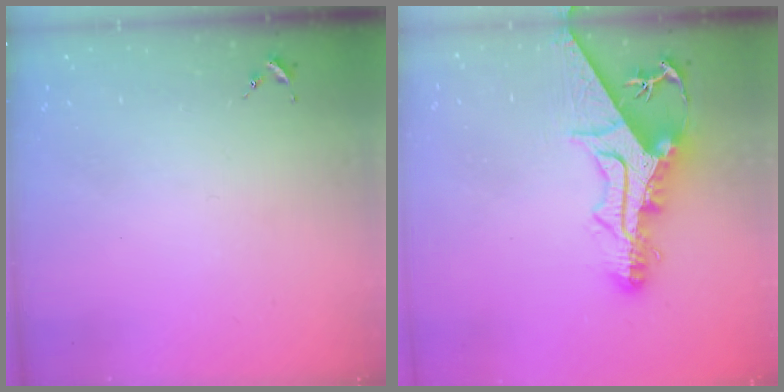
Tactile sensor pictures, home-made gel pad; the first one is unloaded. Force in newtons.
{"total": 17.8, "press": 17.7, "slide": 1.8}